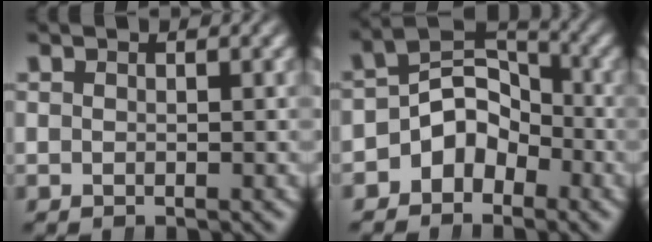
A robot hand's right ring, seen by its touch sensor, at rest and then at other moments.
{"total": 8.3, "force": [-1.0, 6.8, 4.7], "torque": [-0.092, -0.009, -0.023]}